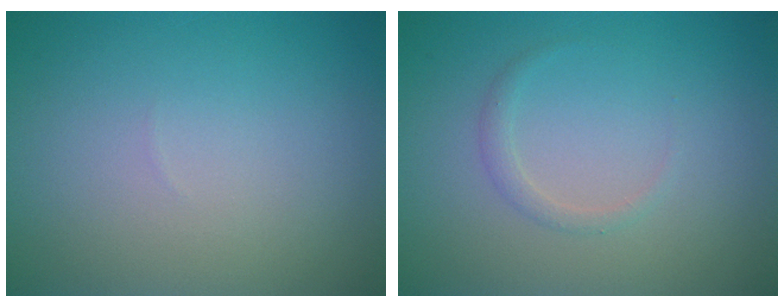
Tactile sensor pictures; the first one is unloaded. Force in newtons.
{"total": 1.0, "press": 1.0, "slide": 0.1}